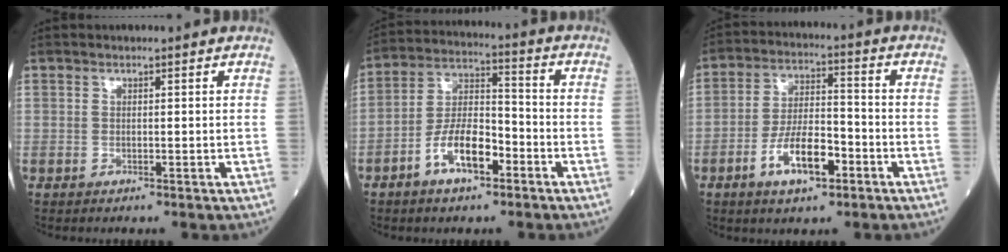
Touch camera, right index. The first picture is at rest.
{"total": 9.4, "force": [-4.7, 3.6, 7.3], "torque": [-0.145, 0.011, -0.090]}
{"total": 9.2, "force": [-4.3, 3.2, 7.5], "torque": [-0.142, 0.007, -0.077]}